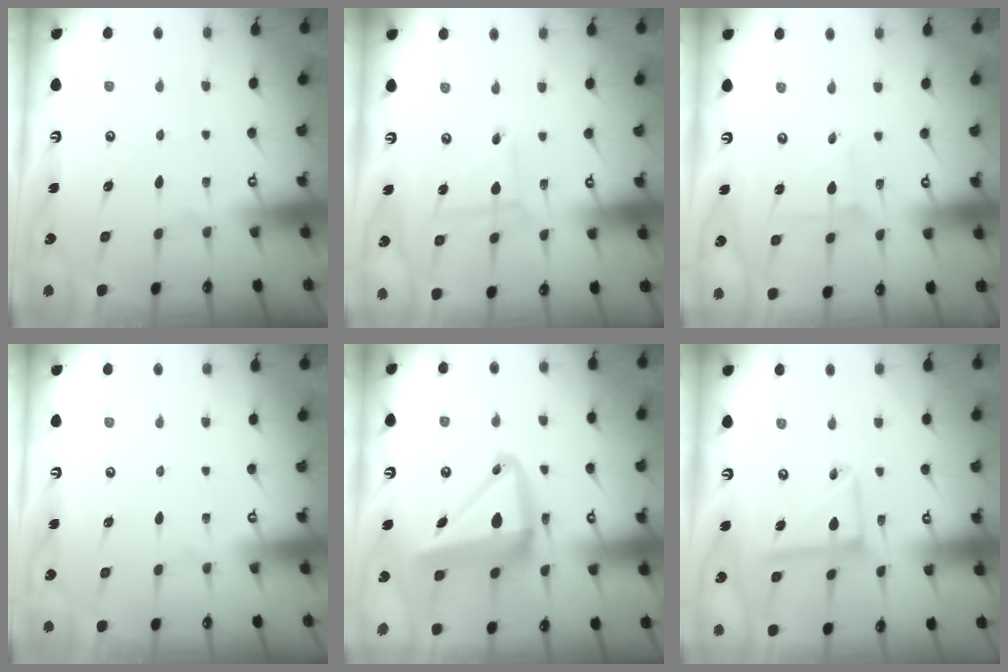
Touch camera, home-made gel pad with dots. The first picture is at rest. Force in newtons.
{"total": 2.2, "press": 2.2, "slide": 0.3}
{"total": 2.4, "press": 2.4, "slide": 0.2}
{"total": 0.0}
{"total": 16.1, "press": 15.6, "slide": 3.9}
{"total": 10.1, "press": 10.1, "slide": 1.0}